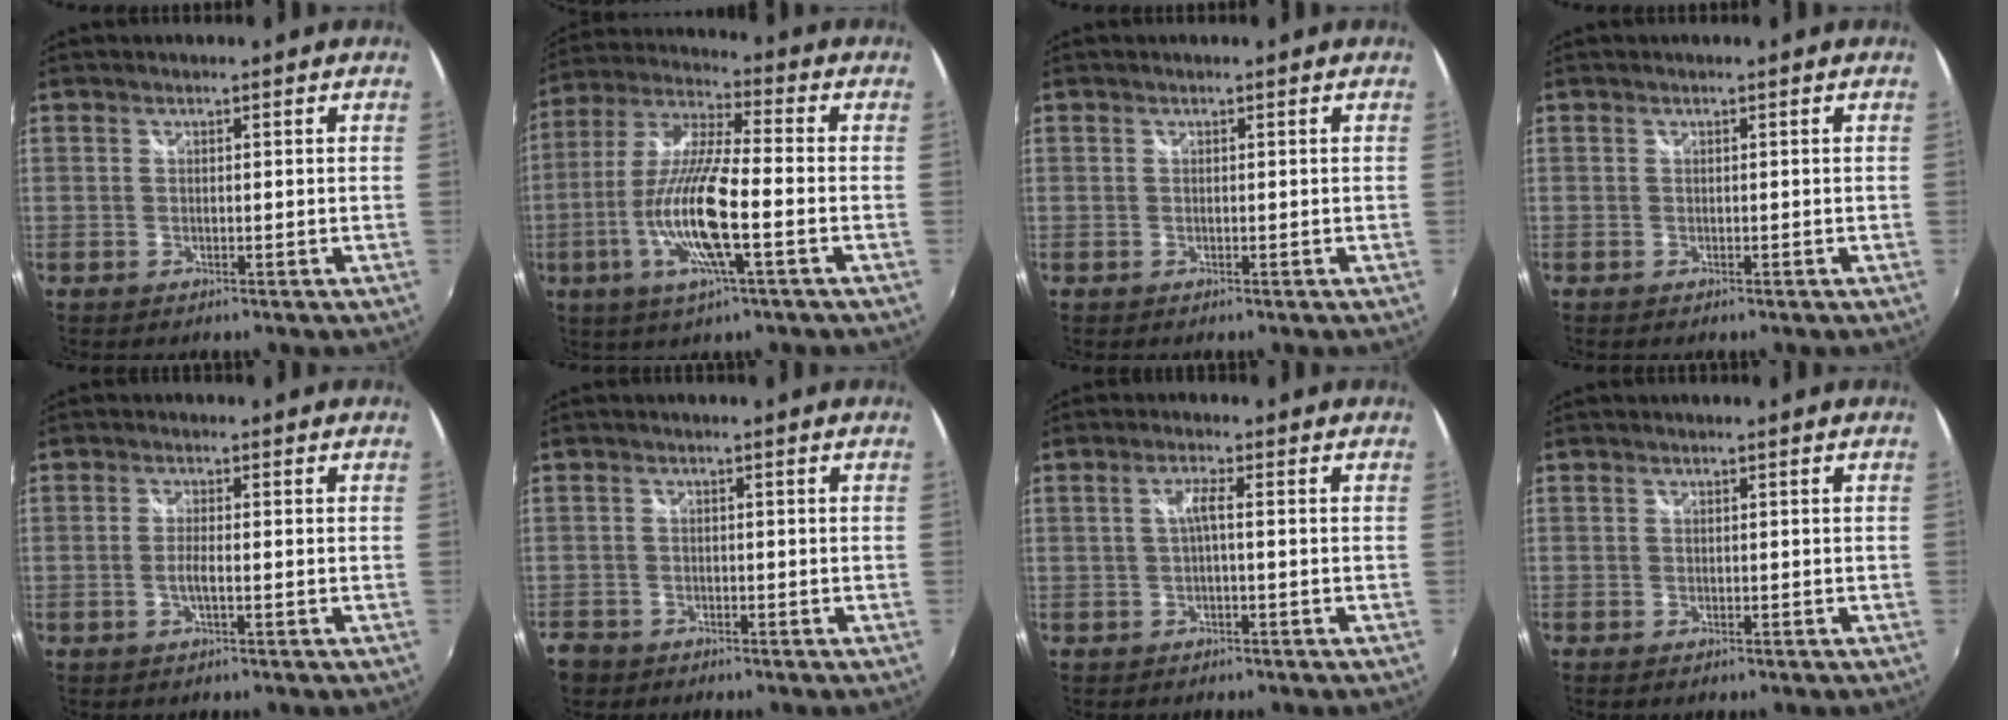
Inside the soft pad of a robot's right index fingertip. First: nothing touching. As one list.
[{"total": 15.1, "force": [-4.8, 2.1, 14.2], "torque": [-0.290, -0.014, -0.092]}, {"total": 0.0}, {"total": 0.0}, {"total": 2.0, "force": [-0.8, 0.0, 1.8], "torque": [-0.037, -0.003, -0.016]}, {"total": 4.4, "force": [-2.7, 3.4, 0.8], "torque": [-0.032, 0.002, -0.052]}, {"total": 2.2, "force": [-0.4, 0.0, 2.2], "torque": [-0.042, 0.003, -0.008]}, {"total": 0.9, "force": [-0.6, 0.6, 0.3], "torque": [-0.008, -0.004, -0.014]}]